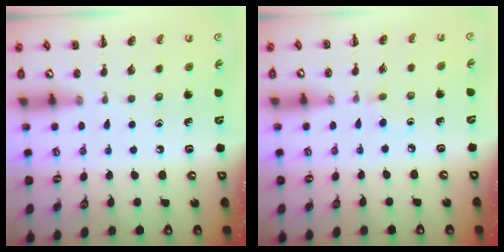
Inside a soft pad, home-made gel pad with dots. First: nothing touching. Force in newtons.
{"total": 2.3, "press": 2.1, "slide": 1.0}